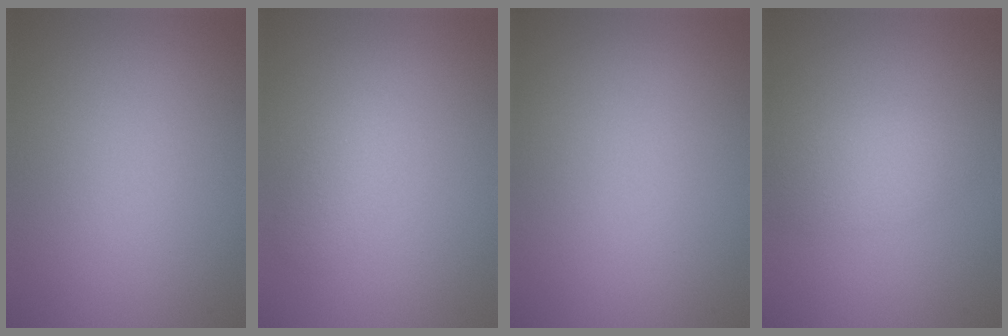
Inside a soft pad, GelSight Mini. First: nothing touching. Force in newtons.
{"total": 1.7, "press": 1.7, "slide": 0.0}
{"total": 0.0}
{"total": 2.1, "press": 2.1, "slide": 0.1}